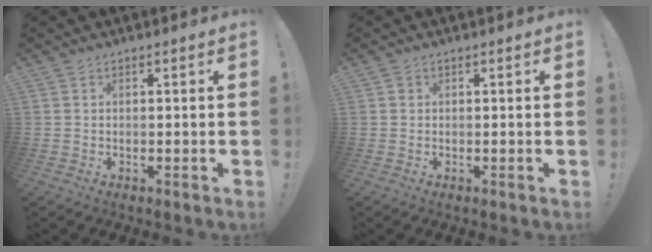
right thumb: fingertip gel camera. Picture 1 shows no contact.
{"total": 0.7, "force": [0.2, 0.7, 0.1], "torque": [0.002, 0.002, 0.004]}